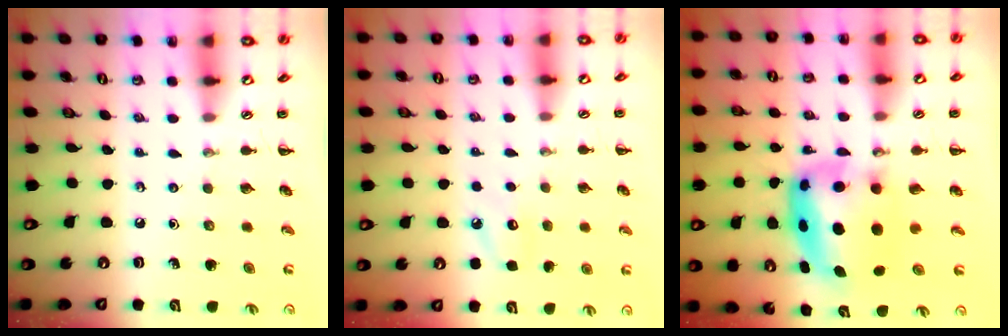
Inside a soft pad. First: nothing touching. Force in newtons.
{"total": 6.7, "press": 6.5, "slide": 1.6}
{"total": 7.7, "press": 7.4, "slide": 2.2}